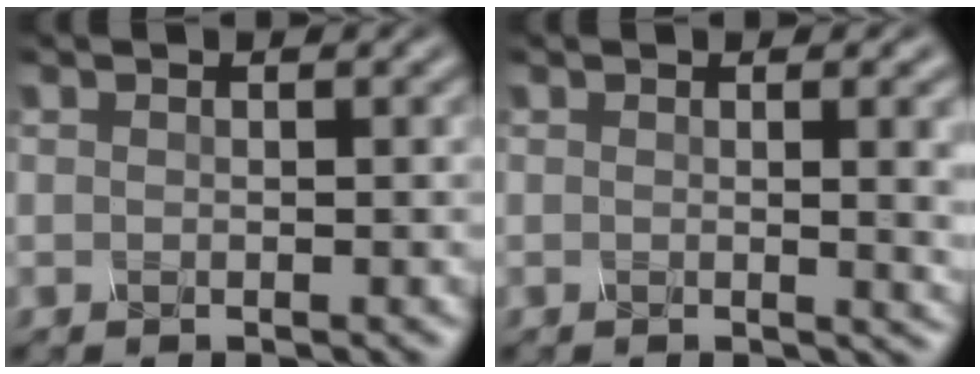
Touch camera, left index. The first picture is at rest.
{"total": 5.2, "force": [0.5, 2.0, 4.7], "torque": [-0.031, 0.004, 0.006]}